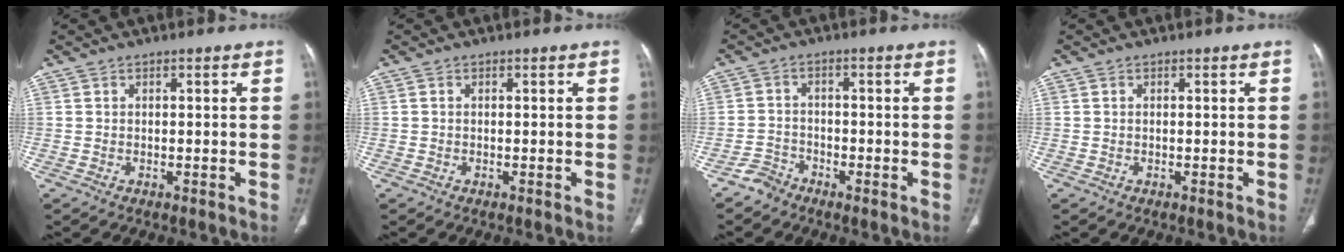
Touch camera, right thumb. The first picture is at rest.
{"total": 0.0}
{"total": 2.7, "force": [-2.5, 1.2, -0.2], "torque": [0.010, 0.007, -0.051]}
{"total": 0.0}